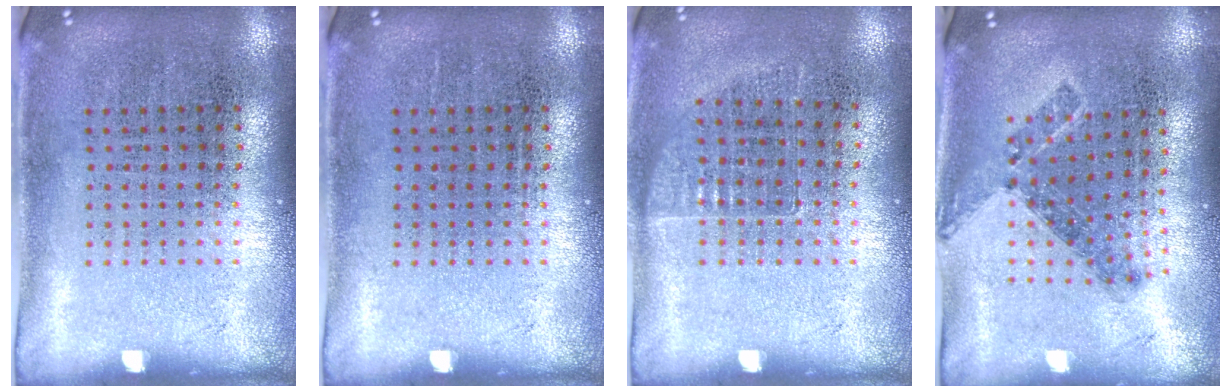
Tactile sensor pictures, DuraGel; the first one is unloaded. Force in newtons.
{"total": 0.0}
{"total": 0.7, "press": 0.7, "slide": 0.1}
{"total": 0.8, "press": 0.7, "slide": 0.4}